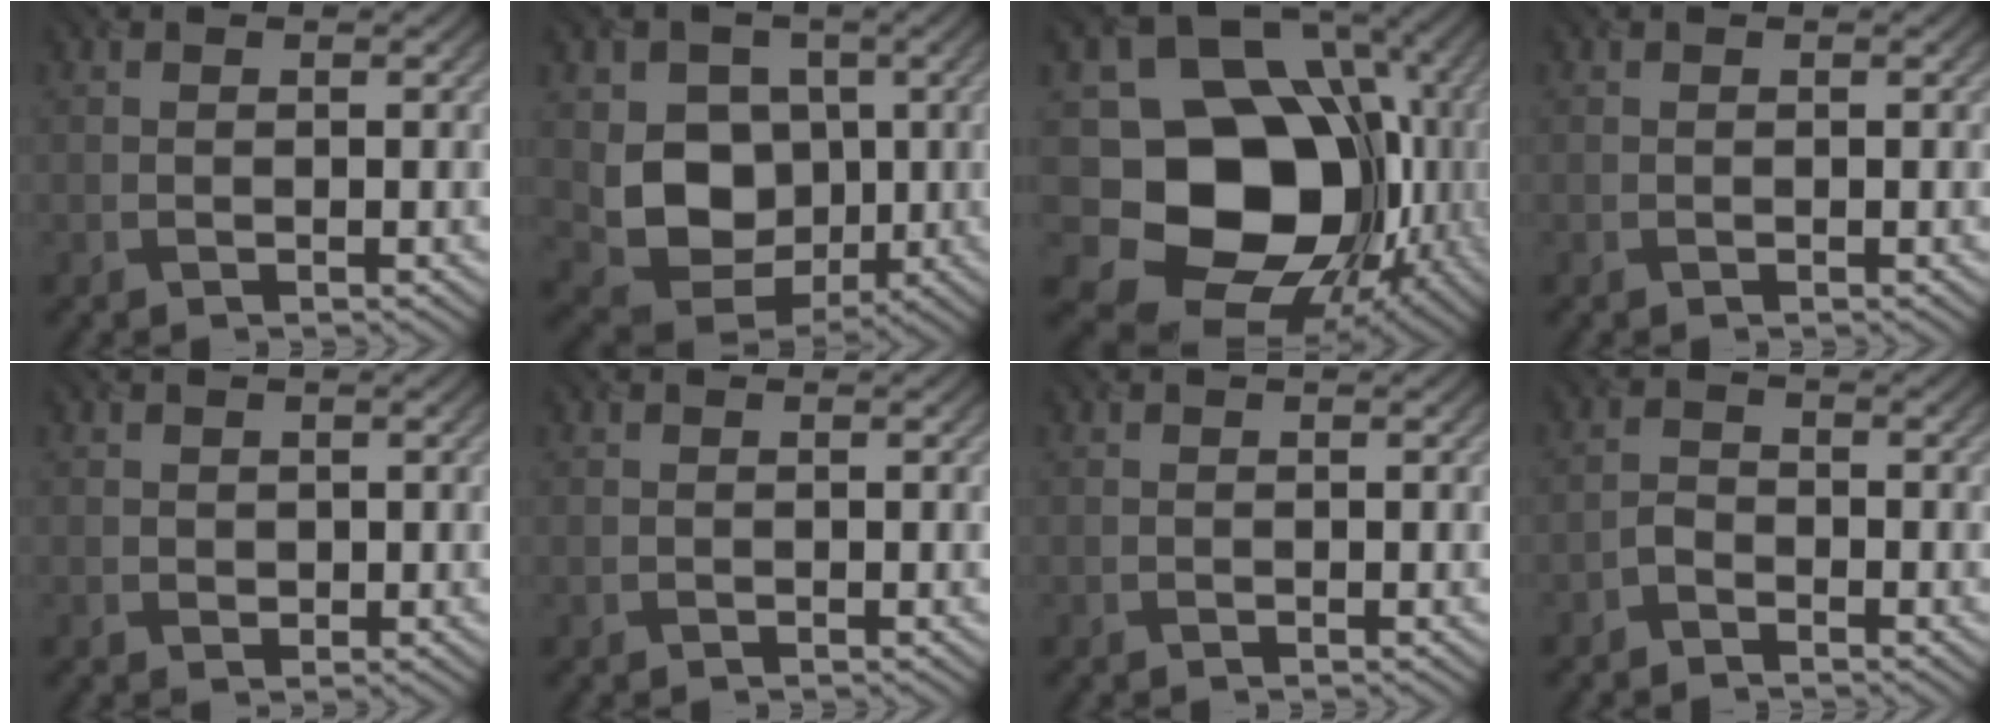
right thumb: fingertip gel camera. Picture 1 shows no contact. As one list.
[{"total": 8.9, "force": [0.1, 7.4, 5.0], "torque": [-0.113, -0.020, 0.002]}, {"total": 18.1, "force": [-2.2, 14.7, 10.3], "torque": [-0.185, -0.044, -0.025]}, {"total": 0.0}, {"total": 1.0, "force": [0.4, 0.9, 0.2], "torque": [-0.008, -0.004, 0.008]}, {"total": 0.0}, {"total": 0.0}, {"total": 1.6, "force": [-1.3, 0.7, 0.6], "torque": [-0.011, 0.006, -0.032]}]